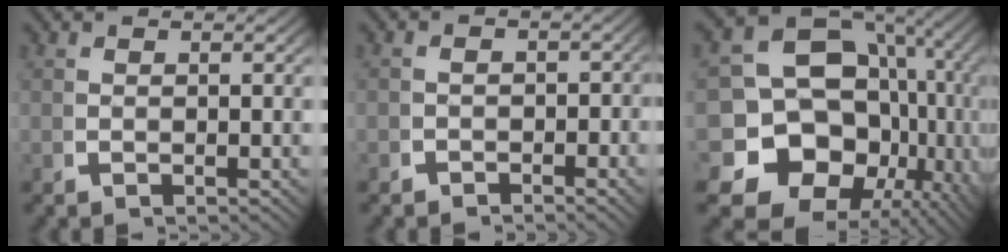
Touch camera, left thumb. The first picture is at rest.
{"total": 1.6, "force": [-1.3, 1.0, 0.1], "torque": [0.008, -0.006, -0.025]}
{"total": 20.6, "force": [-2.8, 16.5, 12.1], "torque": [-0.229, -0.066, -0.044]}